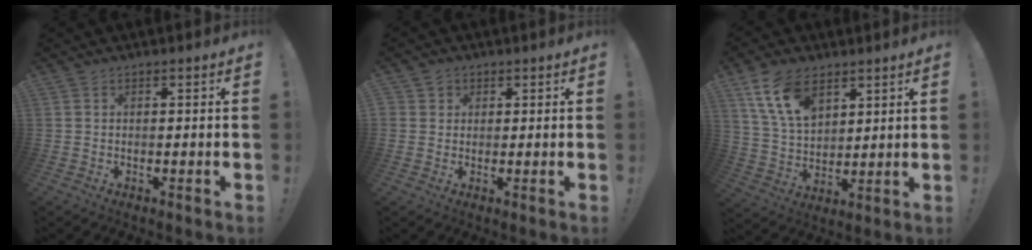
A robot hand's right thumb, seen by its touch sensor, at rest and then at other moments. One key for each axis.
{"total": 2.4, "fx": 0.9, "fy": 2.2, "fz": 0.4, "tx": 0.000, "ty": -0.006, "tz": 0.014}
{"total": 13.9, "fx": 7.8, "fy": 8.0, "fz": 8.2, "tx": -0.157, "ty": -0.026, "tz": 0.150}